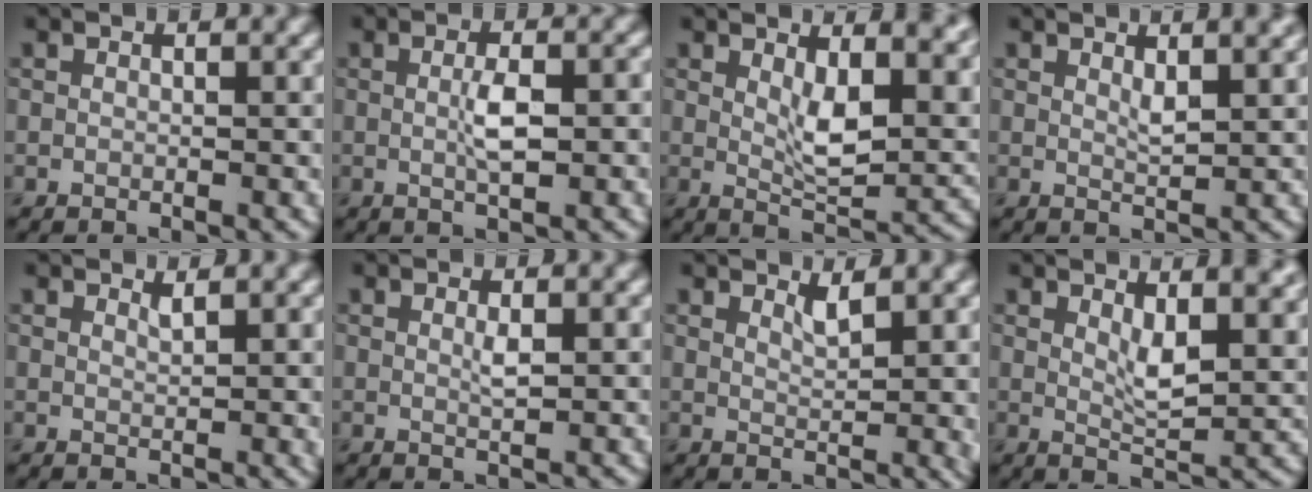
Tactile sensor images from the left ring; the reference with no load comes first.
{"total": 3.4, "force": [0.0, 0.8, 3.3], "torque": [-0.064, 0.001, 0.001]}
{"total": 7.2, "force": [2.4, 3.1, 6.1], "torque": [-0.102, -0.012, 0.041]}
{"total": 2.2, "force": [1.2, 0.5, 1.8], "torque": [-0.027, 0.001, 0.019]}
{"total": 1.3, "force": [1.0, 0.2, 0.8], "torque": [-0.011, -0.002, 0.016]}
{"total": 1.1, "force": [0.3, 0.1, 1.1], "torque": [-0.021, 0.000, 0.004]}
{"total": 2.2, "force": [1.4, 0.5, 1.6], "torque": [-0.023, -0.006, 0.026]}
{"total": 5.2, "force": [2.2, 1.9, 4.4], "torque": [-0.076, -0.006, 0.037]}